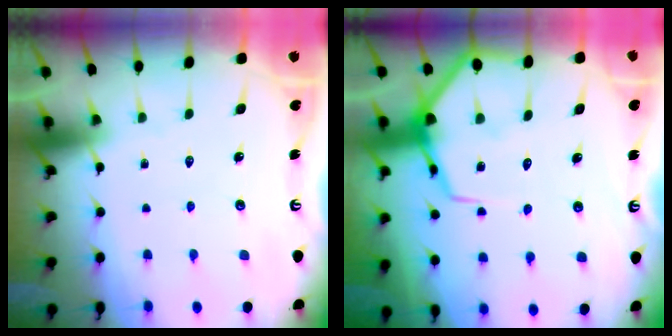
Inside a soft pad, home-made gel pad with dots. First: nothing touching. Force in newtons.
{"total": 9.5, "press": 9.5, "slide": 0.9}